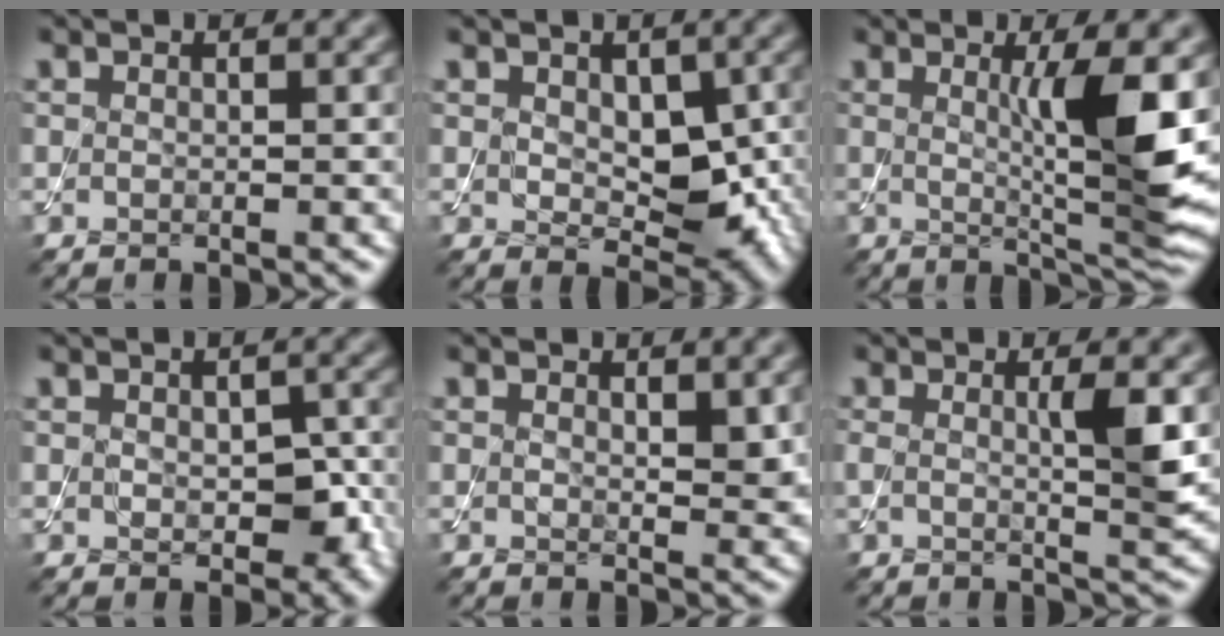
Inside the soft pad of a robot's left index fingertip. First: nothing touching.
{"total": 5.8, "force": [0.3, 3.7, 4.4], "torque": [-0.069, -0.015, 0.011]}
{"total": 7.1, "force": [1.0, 1.1, 7.0], "torque": [-0.107, -0.012, 0.022]}
{"total": 3.8, "force": [-0.4, 2.4, 2.9], "torque": [-0.044, -0.010, 0.001]}
{"total": 2.0, "force": [0.7, 0.9, 1.7], "torque": [-0.023, -0.007, 0.014]}
{"total": 3.4, "force": [0.4, 0.5, 3.3], "torque": [-0.057, -0.005, 0.005]}